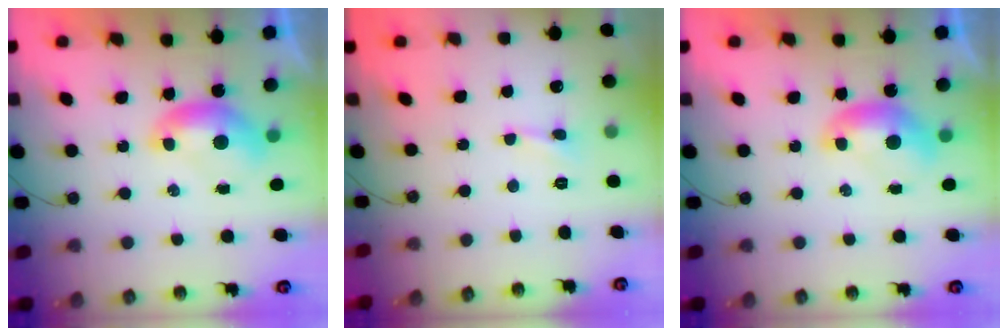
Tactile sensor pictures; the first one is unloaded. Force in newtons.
{"total": 1.5, "press": 1.4, "slide": 0.5}
{"total": 0.0}